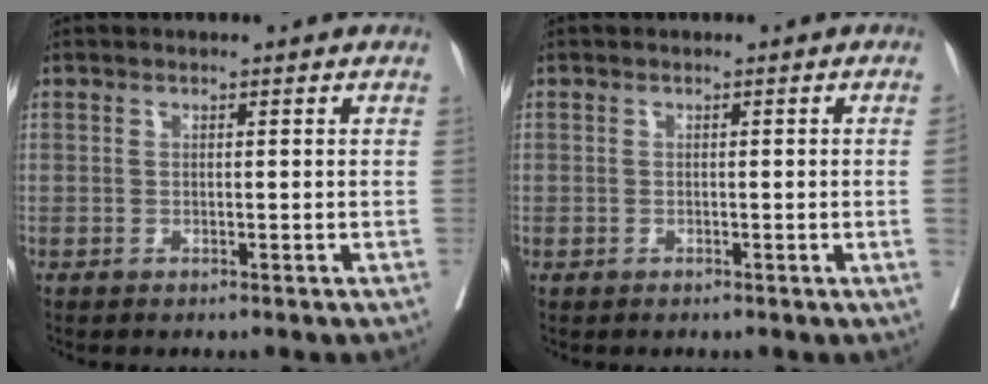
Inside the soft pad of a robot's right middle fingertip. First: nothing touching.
{"total": 0.9, "force": [-0.2, -0.2, 0.9], "torque": [-0.009, 0.002, -0.003]}